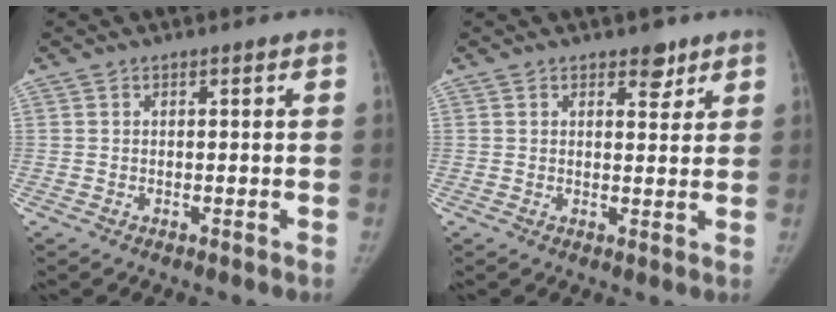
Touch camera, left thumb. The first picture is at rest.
{"total": 3.4, "force": [2.4, 1.8, 1.6], "torque": [0.001, -0.015, 0.034]}